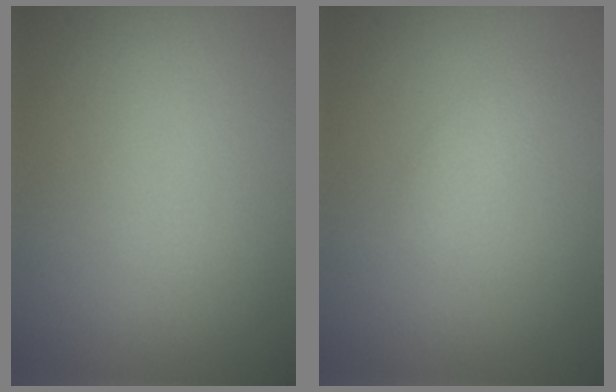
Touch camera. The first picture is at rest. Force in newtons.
{"total": 1.0, "press": 1.0, "slide": 0.1}